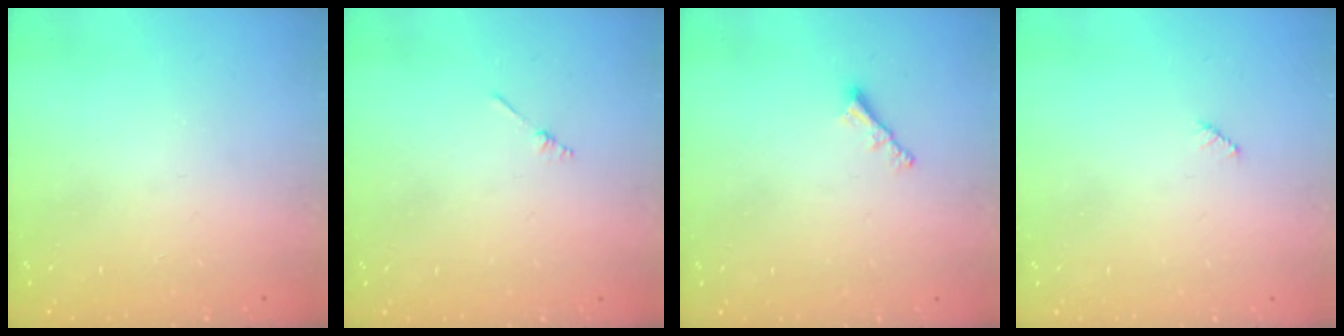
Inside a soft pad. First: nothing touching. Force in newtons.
{"total": 1.3, "press": 1.3, "slide": 0.3}
{"total": 1.9, "press": 1.9, "slide": 0.5}
{"total": 2.5, "press": 2.5, "slide": 0.3}